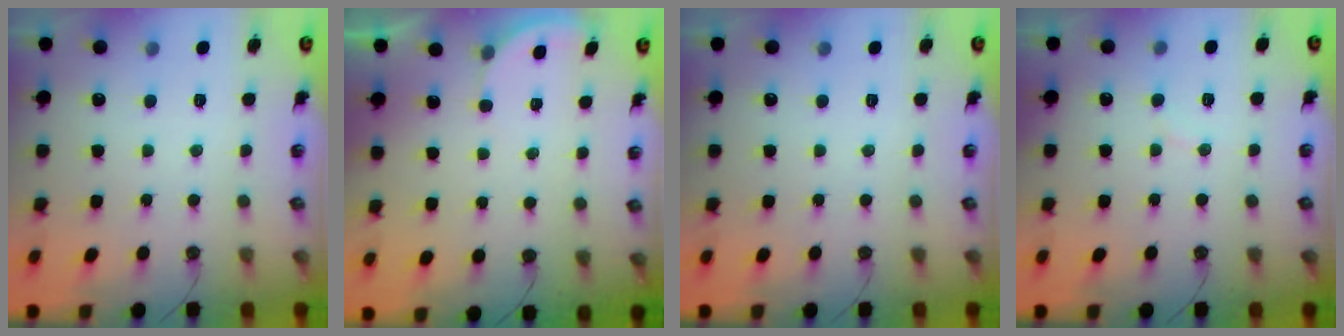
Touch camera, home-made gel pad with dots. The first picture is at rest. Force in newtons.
{"total": 1.4, "press": 1.3, "slide": 0.5}
{"total": 0.0}
{"total": 3.0, "press": 3.0, "slide": 0.3}